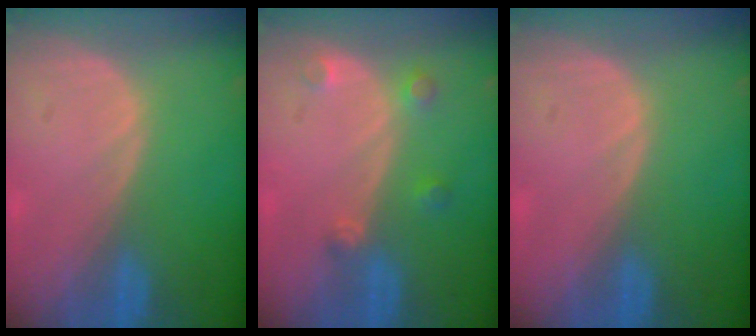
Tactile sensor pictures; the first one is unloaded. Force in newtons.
{"total": 2.6, "press": 2.6, "slide": 0.4}
{"total": 0.0}